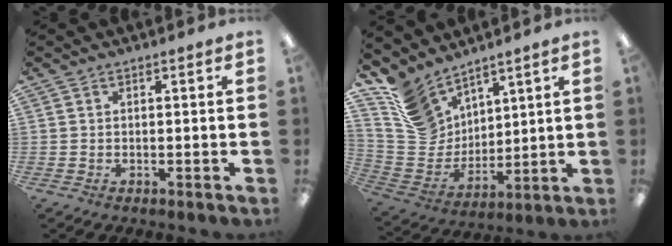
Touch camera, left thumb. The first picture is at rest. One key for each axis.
{"total": 12.6, "fx": 9.6, "fy": 7.6, "fz": 2.9, "tx": -0.094, "ty": -0.056, "tz": 0.199}